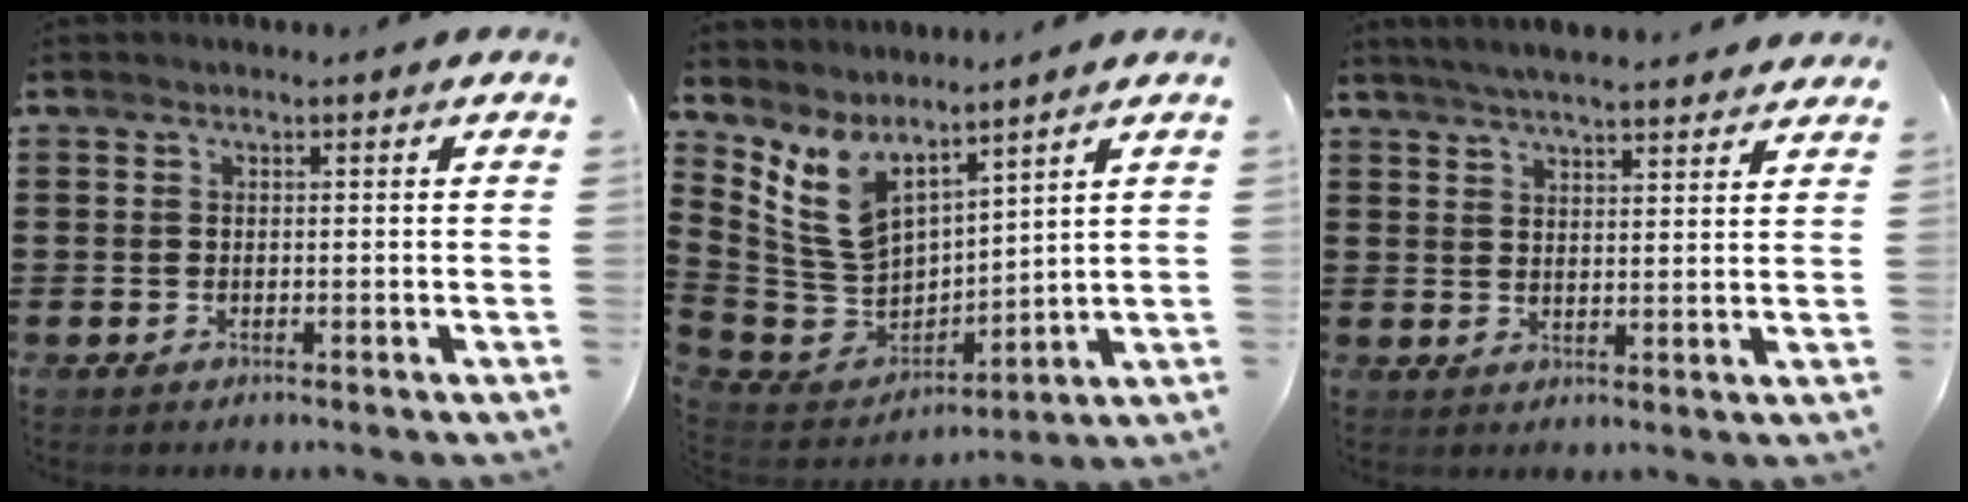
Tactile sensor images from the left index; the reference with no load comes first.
{"total": 8.4, "force": [5.3, 4.6, 4.6], "torque": [-0.139, -0.045, 0.100]}
{"total": 3.9, "force": [3.8, -0.2, 1.0], "torque": [-0.031, -0.012, 0.068]}